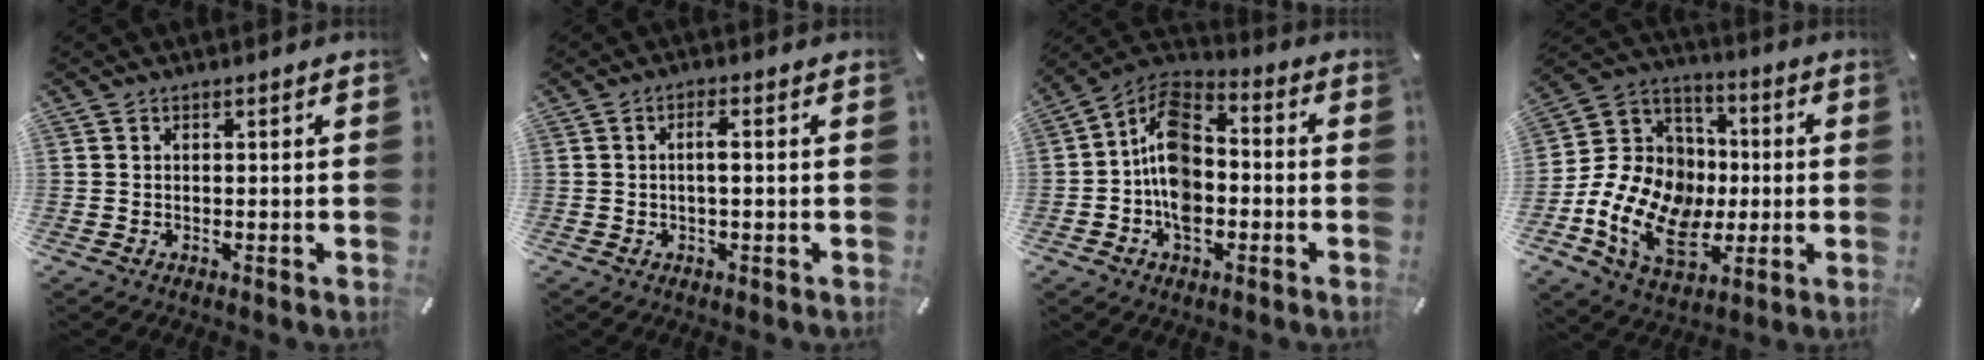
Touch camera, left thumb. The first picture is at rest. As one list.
[{"total": 2.8, "force": [-0.1, 0.7, 2.7], "torque": [-0.053, 0.004, -0.004]}, {"total": 11.7, "force": [-2.6, 8.0, 8.1], "torque": [-0.170, 0.010, -0.053]}, {"total": 19.1, "force": [-5.1, 15.1, 10.5], "torque": [-0.220, 0.014, -0.086]}]